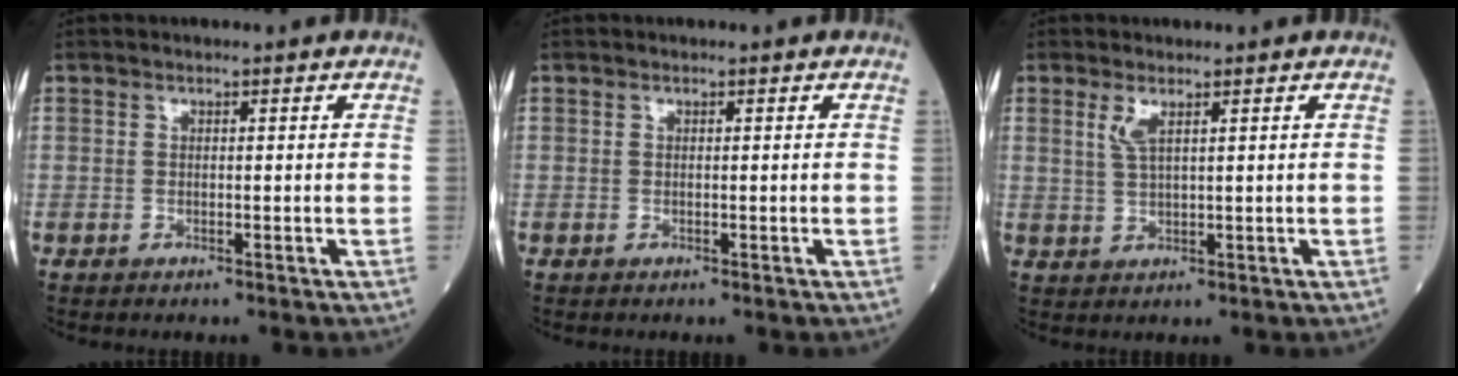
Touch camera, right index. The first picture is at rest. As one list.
[{"total": 0.0}, {"total": 2.5, "force": [1.3, 0.2, 2.1], "torque": [-0.052, -0.002, 0.031]}]